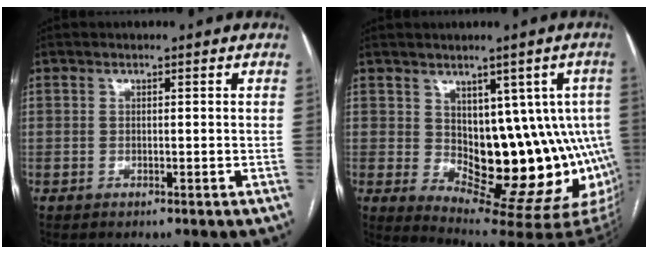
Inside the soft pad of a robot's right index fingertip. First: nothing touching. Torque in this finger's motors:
{"motor_torque": [1.92, -0.22, 0.59, 0.10]}